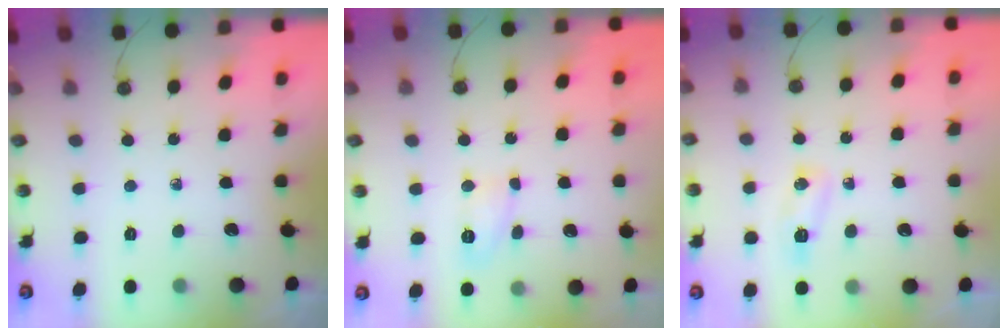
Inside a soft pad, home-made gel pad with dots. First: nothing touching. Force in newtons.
{"total": 5.8, "press": 5.8, "slide": 0.5}
{"total": 11.4, "press": 6.3, "slide": 9.5}